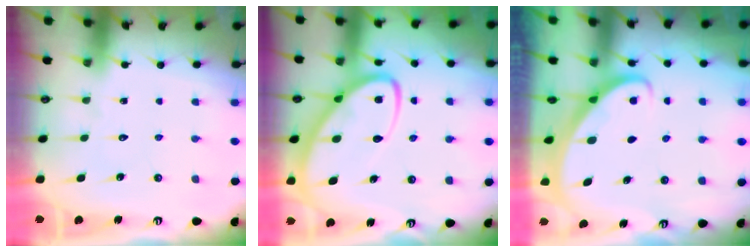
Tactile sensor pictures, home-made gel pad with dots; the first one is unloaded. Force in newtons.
{"total": 10.5, "press": 10.4, "slide": 1.0}
{"total": 2.7, "press": 2.7, "slide": 0.3}